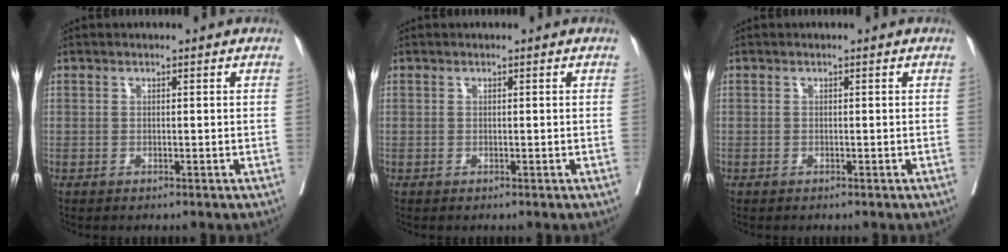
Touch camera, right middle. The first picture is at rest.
{"total": 0.0}
{"total": 0.0}